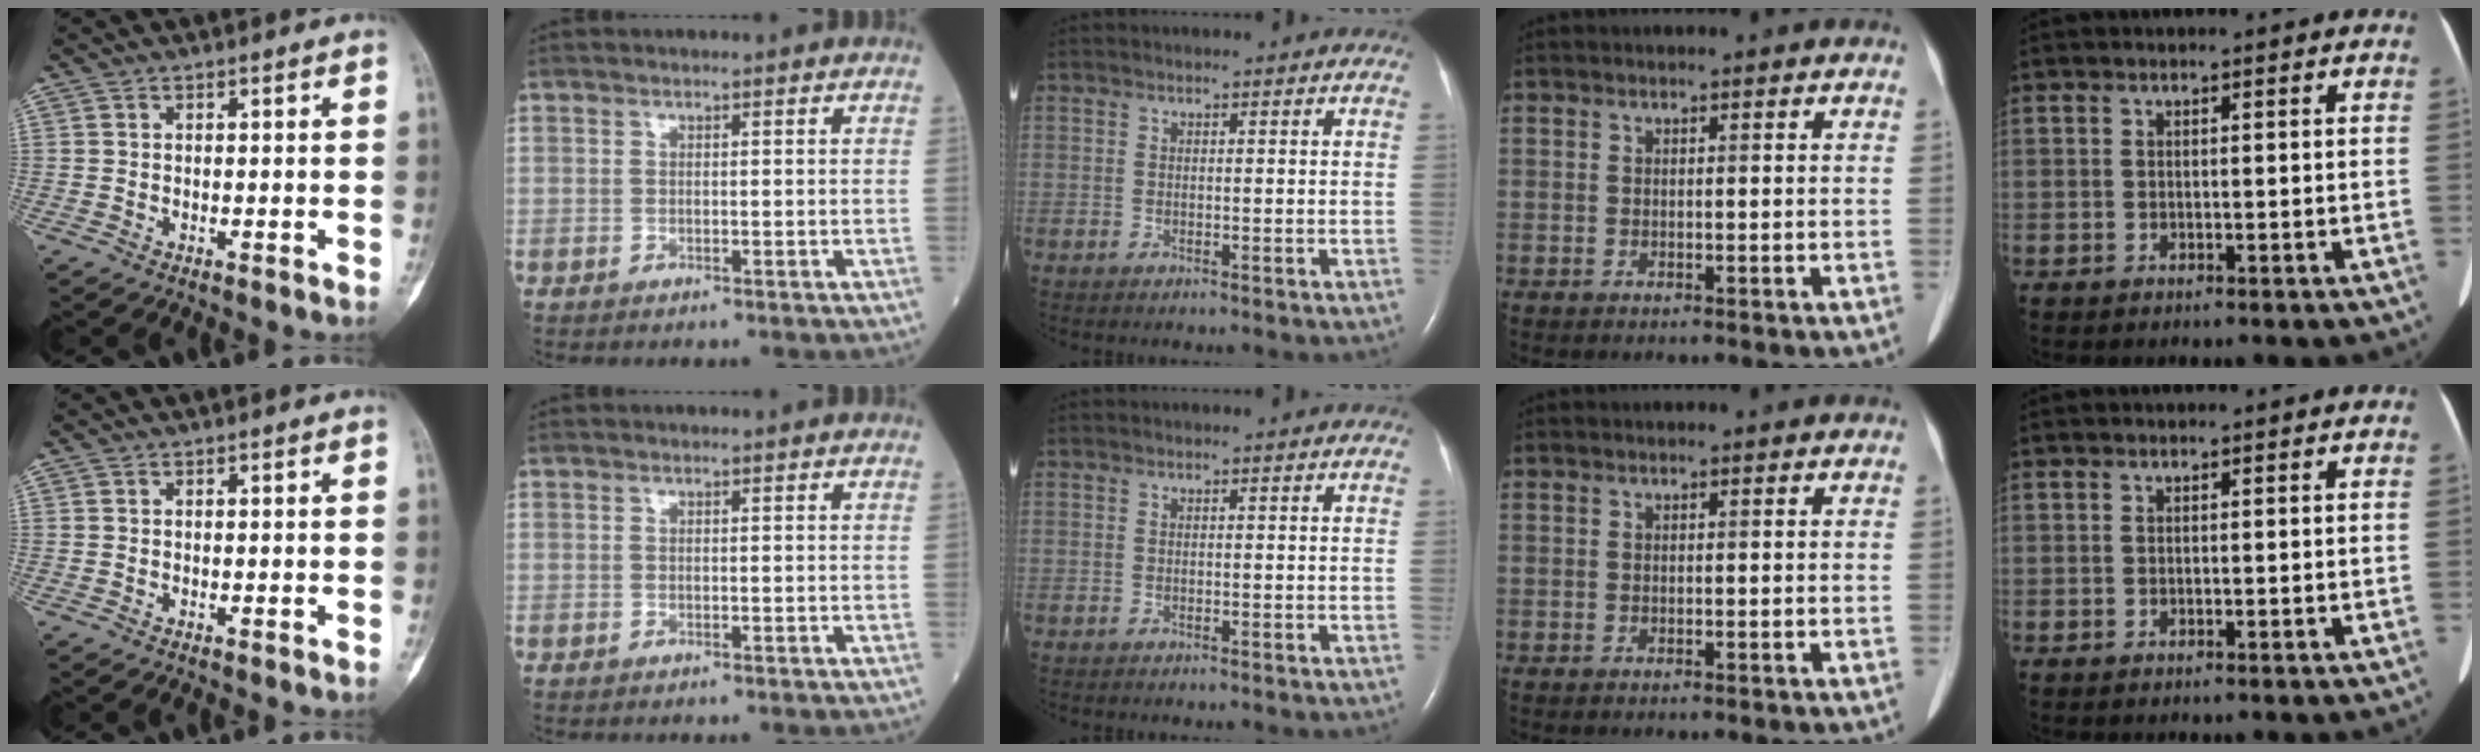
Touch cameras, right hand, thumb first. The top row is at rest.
{}